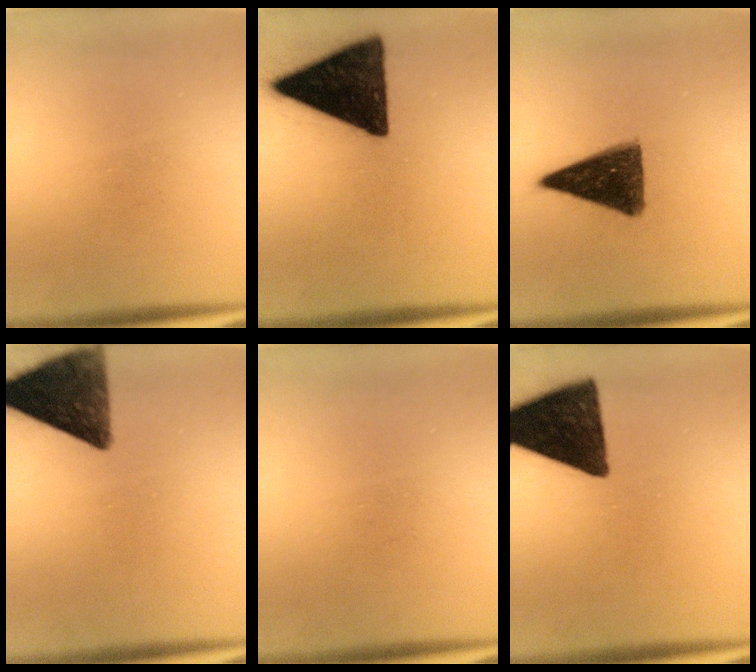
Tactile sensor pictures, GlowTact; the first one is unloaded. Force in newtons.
{"total": 17.0}
{"total": 12.4}
{"total": 12.2}
{"total": 0.0}
{"total": 15.1}